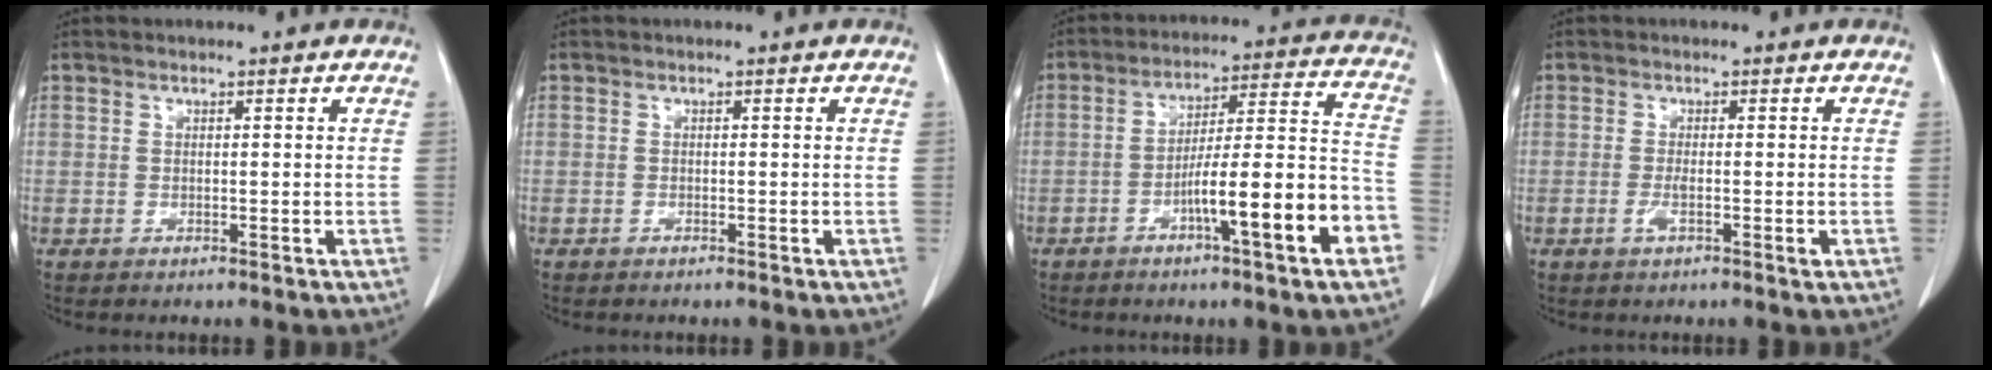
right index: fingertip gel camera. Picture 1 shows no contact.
{"total": 0.0}
{"total": 15.1, "force": [-6.3, 0.7, 13.7], "torque": [-0.206, 0.017, -0.095]}
{"total": 2.5, "force": [-1.0, 0.0, 2.3], "torque": [-0.041, -0.004, -0.019]}